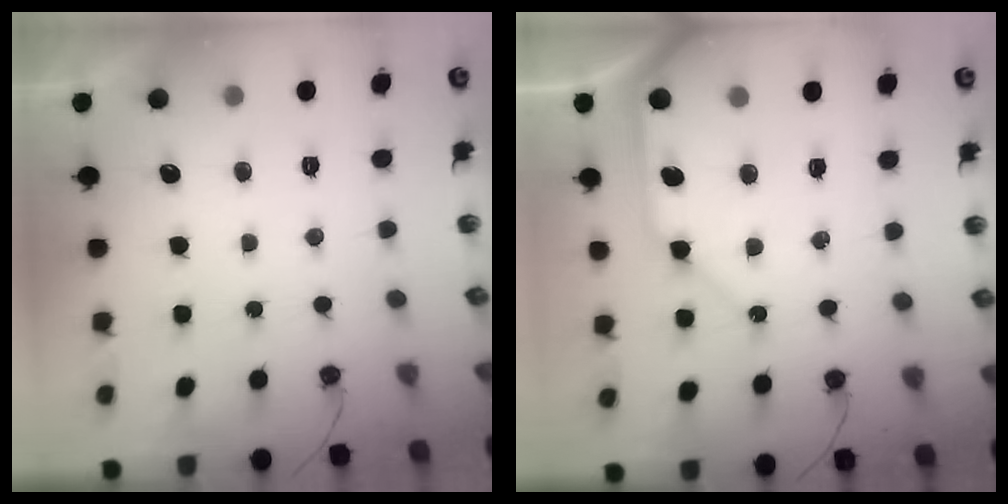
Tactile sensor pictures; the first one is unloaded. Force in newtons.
{"total": 12.0, "press": 11.8, "slide": 1.6}